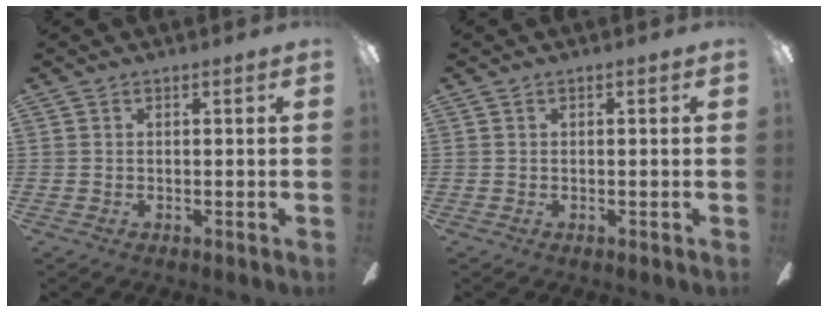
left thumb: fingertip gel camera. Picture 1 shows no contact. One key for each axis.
{"total": 0.0}